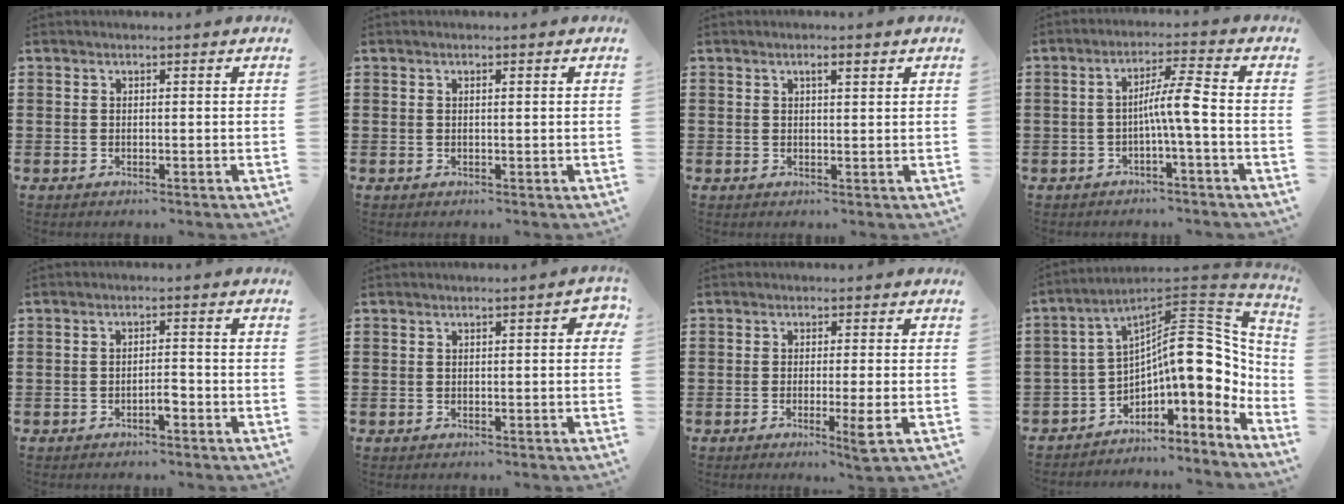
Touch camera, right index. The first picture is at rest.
{"total": 0.6, "force": [0.2, 0.1, 0.6], "torque": [-0.012, 0.000, 0.003]}
{"total": 1.6, "force": [0.7, 0.3, 1.4], "torque": [-0.028, 0.004, 0.010]}
{"total": 5.8, "force": [-1.2, 0.1, 5.6], "torque": [-0.104, 0.003, -0.029]}
{"total": 2.3, "force": [-1.2, 0.6, 1.9], "torque": [-0.034, 0.003, -0.022]}
{"total": 1.0, "force": [0.0, 0.3, 0.9], "torque": [-0.016, 0.003, -0.001]}
{"total": 3.8, "force": [-1.3, -0.5, 3.6], "torque": [-0.063, -0.022, -0.022]}
{"total": 13.6, "force": [1.0, 5.9, 12.3], "torque": [-0.189, -0.014, 0.007]}